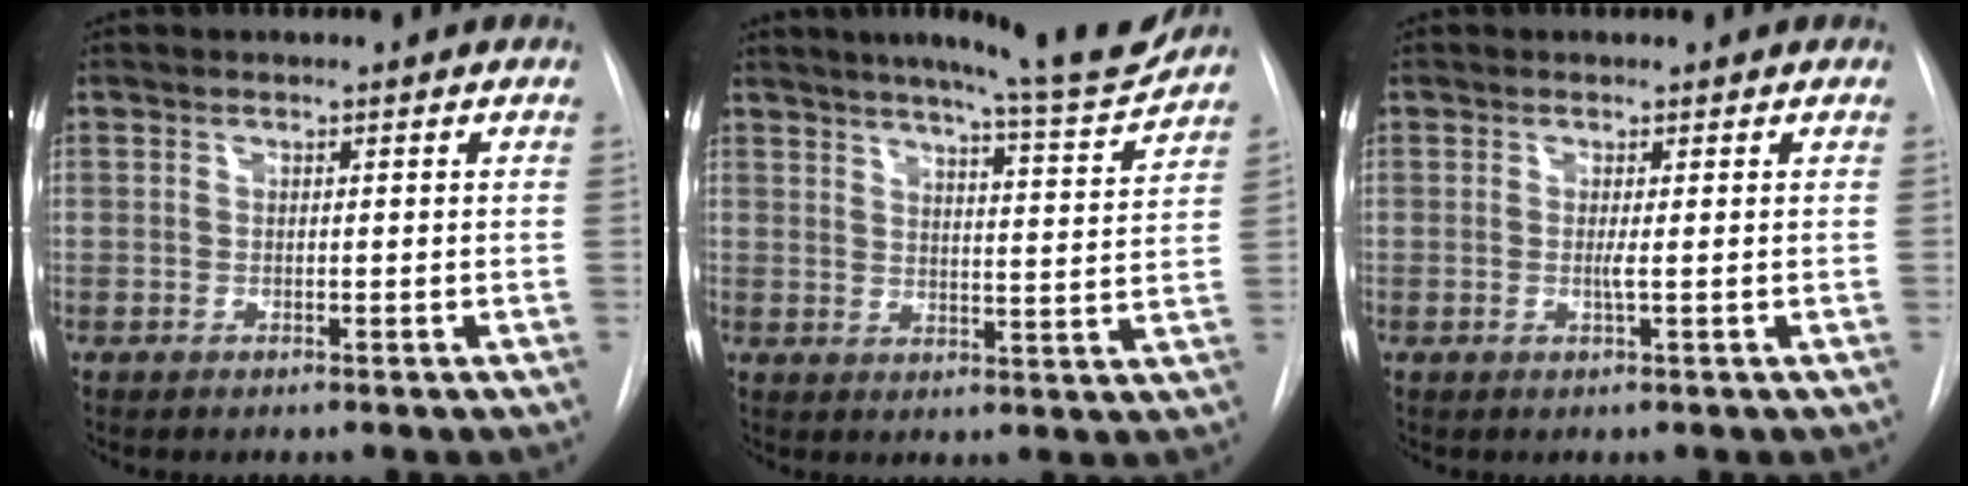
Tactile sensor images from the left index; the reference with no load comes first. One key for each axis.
{"total": 13.3, "fx": 12.2, "fy": -0.2, "fz": 5.3, "tx": -0.075, "ty": -0.036, "tz": 0.156}
{"total": 0.9, "fx": -0.2, "fy": -0.3, "fz": 0.8, "tx": -0.017, "ty": -0.005, "tz": -0.003}